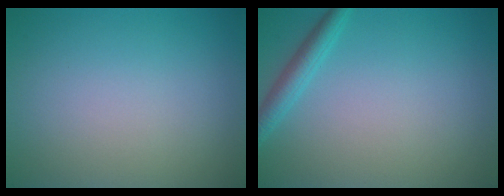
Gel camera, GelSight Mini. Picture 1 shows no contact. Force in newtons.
{"total": 2.1, "press": 2.1, "slide": 0.1}